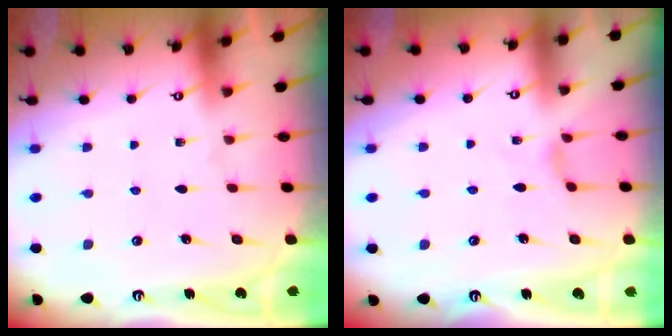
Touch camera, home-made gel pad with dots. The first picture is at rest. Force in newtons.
{"total": 1.4, "press": 1.3, "slide": 0.4}